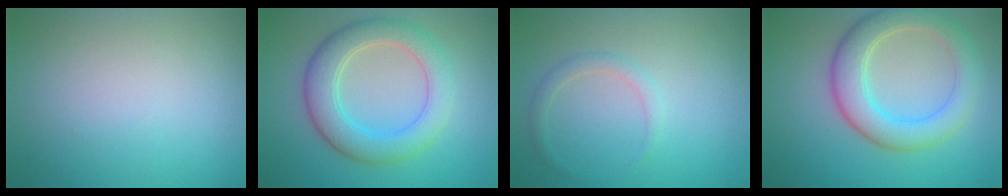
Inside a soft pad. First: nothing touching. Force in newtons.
{"total": 5.5, "press": 5.5, "slide": 0.1}
{"total": 1.3, "press": 1.3, "slide": 0.1}
{"total": 5.7, "press": 5.7, "slide": 0.3}